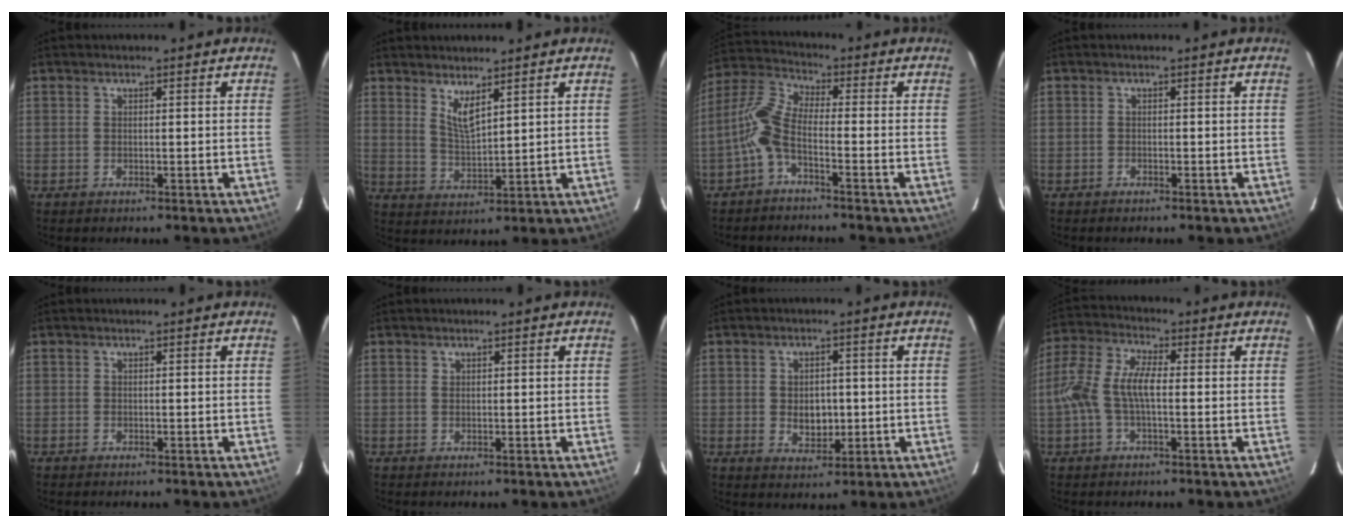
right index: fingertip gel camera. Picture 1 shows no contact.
{"total": 4.0, "force": [3.0, 0.3, 2.6], "torque": [-0.050, -0.011, 0.056]}
{"total": 6.5, "force": [-2.6, 1.9, 5.6], "torque": [-0.138, 0.017, -0.060]}
{"total": 0.7, "force": [-0.7, 0.1, 0.0], "torque": [-0.006, 0.002, -0.012]}
{"total": 0.0}
{"total": 0.0}
{"total": 5.2, "force": [-0.4, 3.8, 3.6], "torque": [-0.061, -0.003, 0.002]}
{"total": 9.1, "force": [-0.9, 3.6, 8.3], "torque": [-0.184, 0.018, -0.021]}